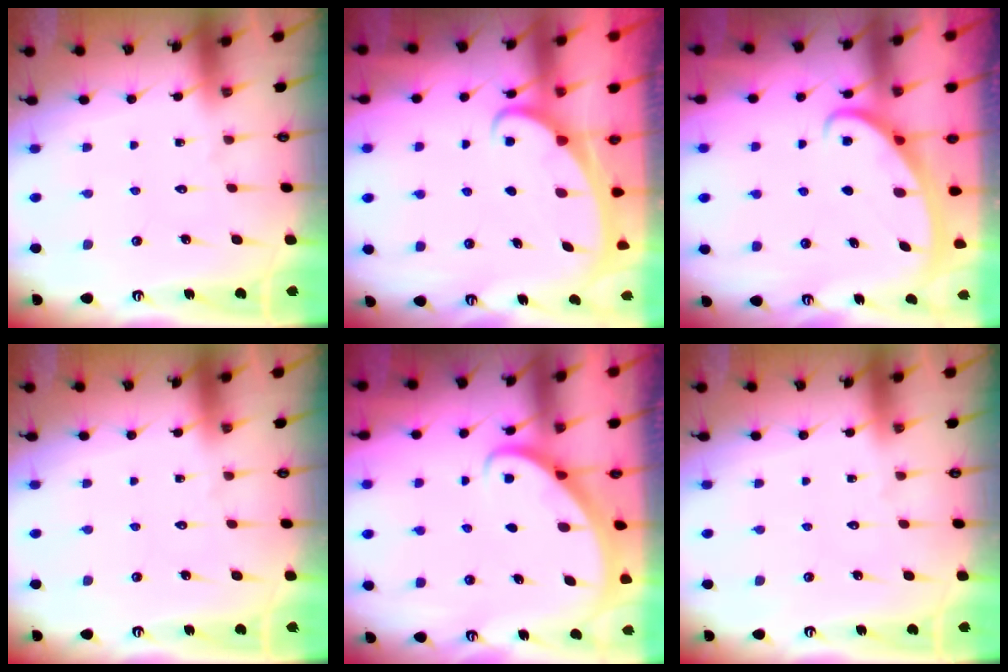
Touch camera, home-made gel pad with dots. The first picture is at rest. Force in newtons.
{"total": 2.5, "press": 2.4, "slide": 0.3}
{"total": 2.6, "press": 2.5, "slide": 0.4}
{"total": 0.0}
{"total": 2.7, "press": 2.7, "slide": 0.2}
{"total": 0.0}